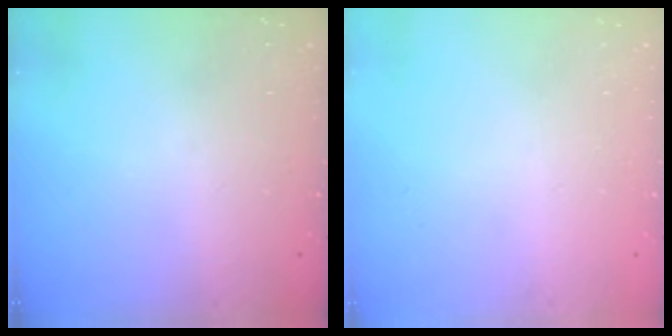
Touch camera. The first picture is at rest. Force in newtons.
{"total": 0.0}